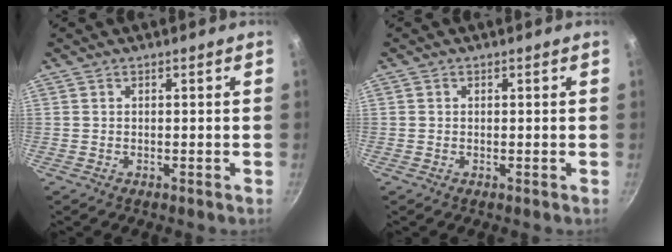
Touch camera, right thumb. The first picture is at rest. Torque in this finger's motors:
{"motor_torque": [0.07, -0.13, -0.22, 0.23, -0.07]}